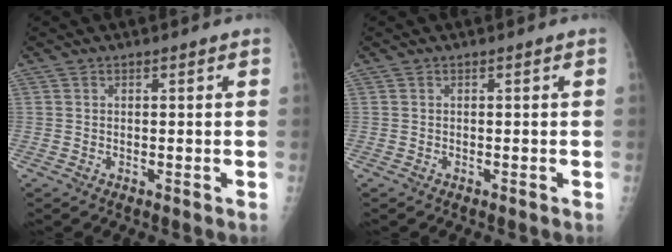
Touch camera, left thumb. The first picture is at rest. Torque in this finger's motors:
{"motor_torque": [0.83, -1.01, 0.18, 0.00, 0.07]}